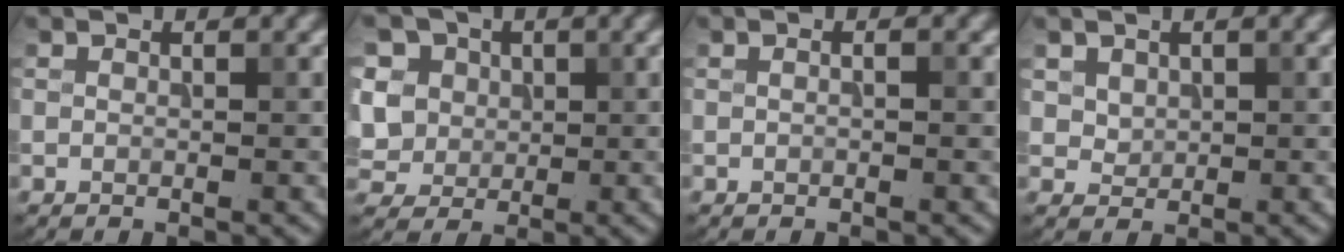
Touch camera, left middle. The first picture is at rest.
{"total": 8.1, "force": [2.8, 6.6, 3.8], "torque": [-0.076, 0.021, 0.035]}
{"total": 0.5, "force": [0.0, 0.1, 0.5], "torque": [-0.011, -0.004, -0.003]}
{"total": 1.4, "force": [0.7, 1.1, 0.4], "torque": [-0.012, -0.010, 0.026]}